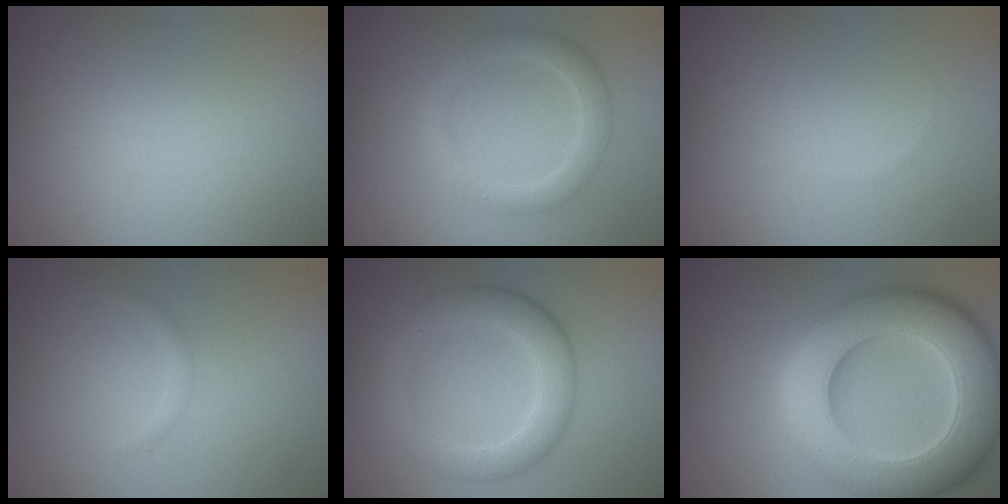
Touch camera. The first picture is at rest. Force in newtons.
{"total": 2.6, "press": 2.6, "slide": 0.1}
{"total": 0.0}
{"total": 0.5, "press": 0.5, "slide": 0.0}
{"total": 4.4, "press": 4.4, "slide": 0.1}
{"total": 12.2, "press": 12.1, "slide": 0.9}